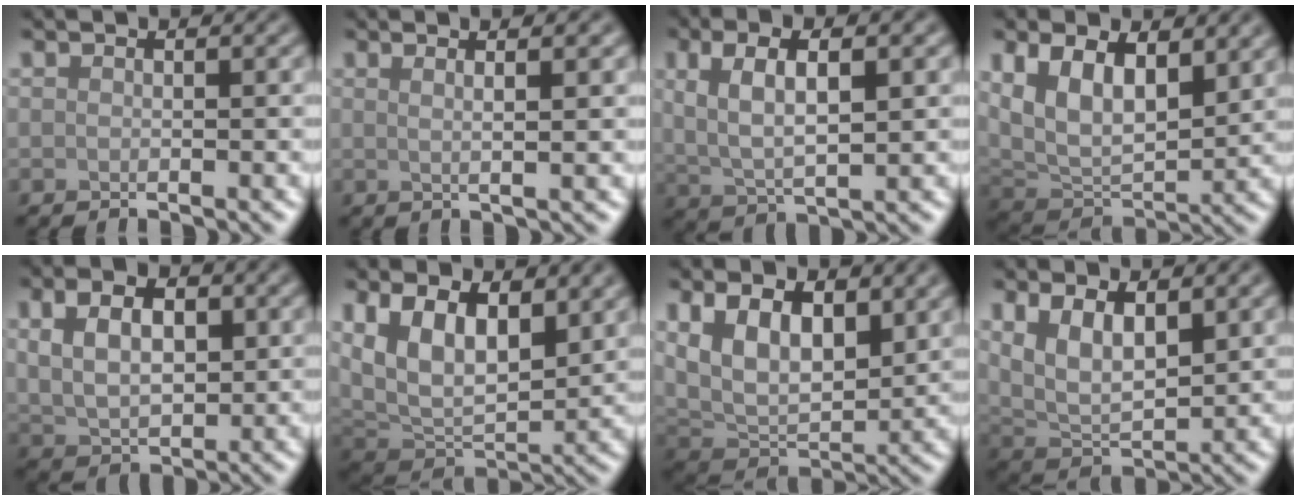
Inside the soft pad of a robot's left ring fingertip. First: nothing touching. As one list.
[{"total": 4.7, "force": [2.1, 1.6, 3.8], "torque": [-0.035, 0.020, -0.003]}, {"total": 6.0, "force": [1.6, 2.3, 5.3], "torque": [-0.097, 0.003, 0.030]}, {"total": 8.6, "force": [3.4, 4.6, 6.4], "torque": [-0.130, -0.009, 0.059]}, {"total": 6.3, "force": [1.4, 4.0, 4.6], "torque": [-0.089, 0.003, 0.024]}, {"total": 9.9, "force": [3.7, 5.3, 7.5], "torque": [-0.148, -0.003, 0.064]}, {"total": 8.2, "force": [2.9, 4.7, 6.2], "torque": [-0.120, -0.009, 0.050]}, {"total": 5.7, "force": [1.9, 2.9, 4.5], "torque": [-0.094, -0.005, 0.042]}]